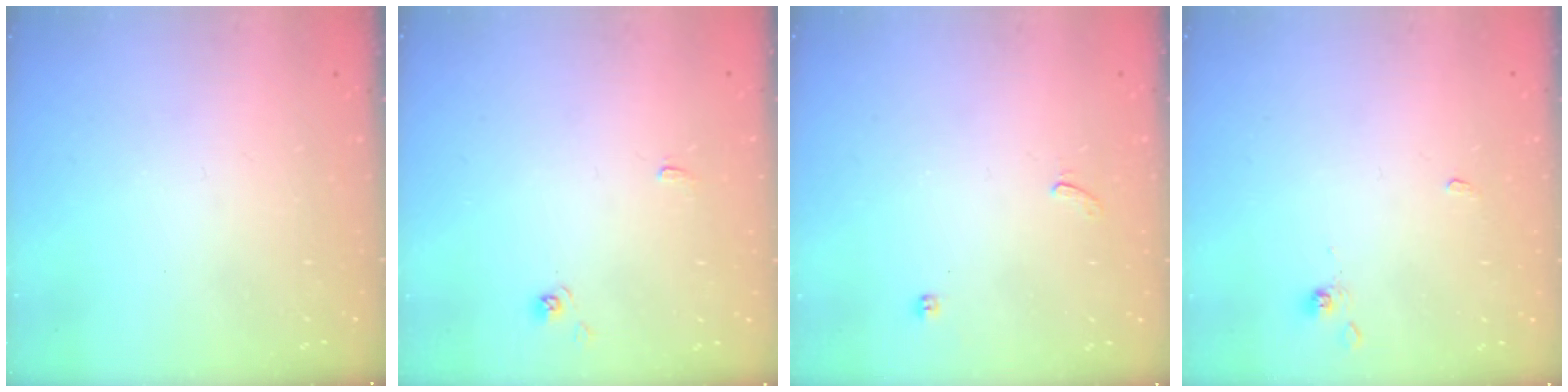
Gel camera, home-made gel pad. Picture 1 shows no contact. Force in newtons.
{"total": 1.2, "press": 1.2, "slide": 0.3}
{"total": 1.1, "press": 0.7, "slide": 0.8}
{"total": 0.0}